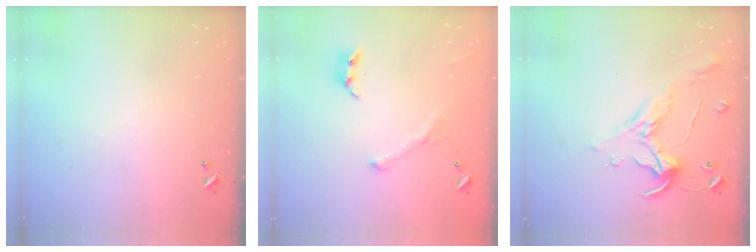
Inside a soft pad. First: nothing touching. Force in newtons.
{"total": 2.0, "press": 2.0, "slide": 0.4}
{"total": 1.1, "press": 0.8, "slide": 0.9}